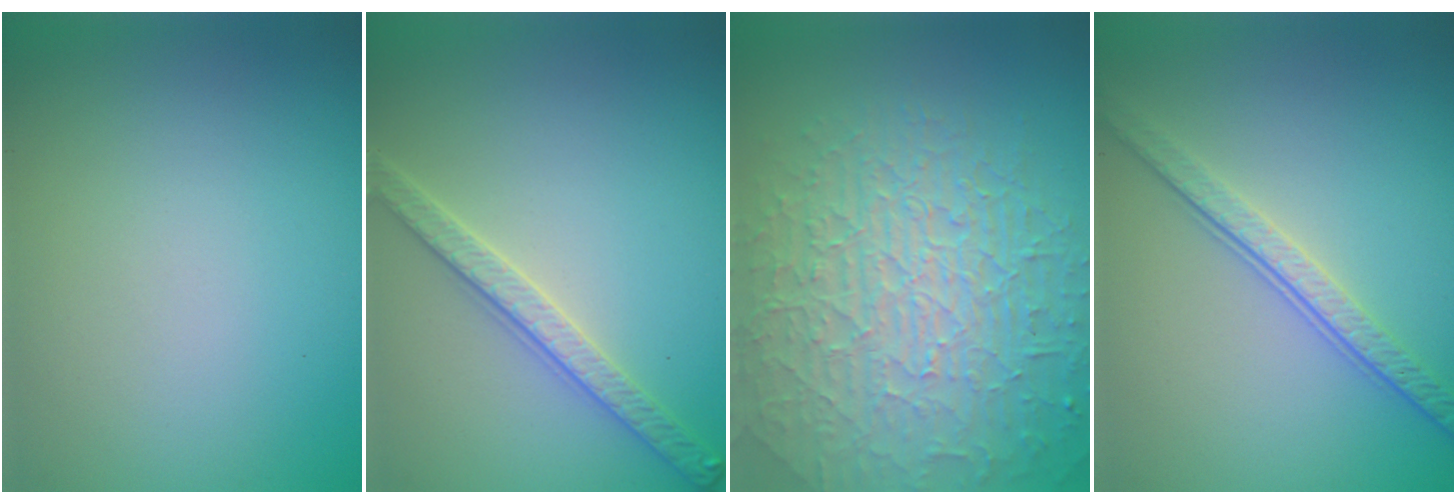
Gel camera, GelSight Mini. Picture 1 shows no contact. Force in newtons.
{"total": 3.0, "press": 2.9, "slide": 0.7}
{"total": 9.8, "press": 6.4, "slide": 7.4}
{"total": 4.2, "press": 3.0, "slide": 2.9}